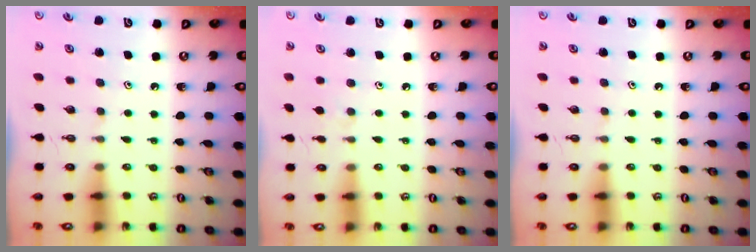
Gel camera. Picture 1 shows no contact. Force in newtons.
{"total": 2.2, "press": 2.1, "slide": 0.4}
{"total": 0.0}